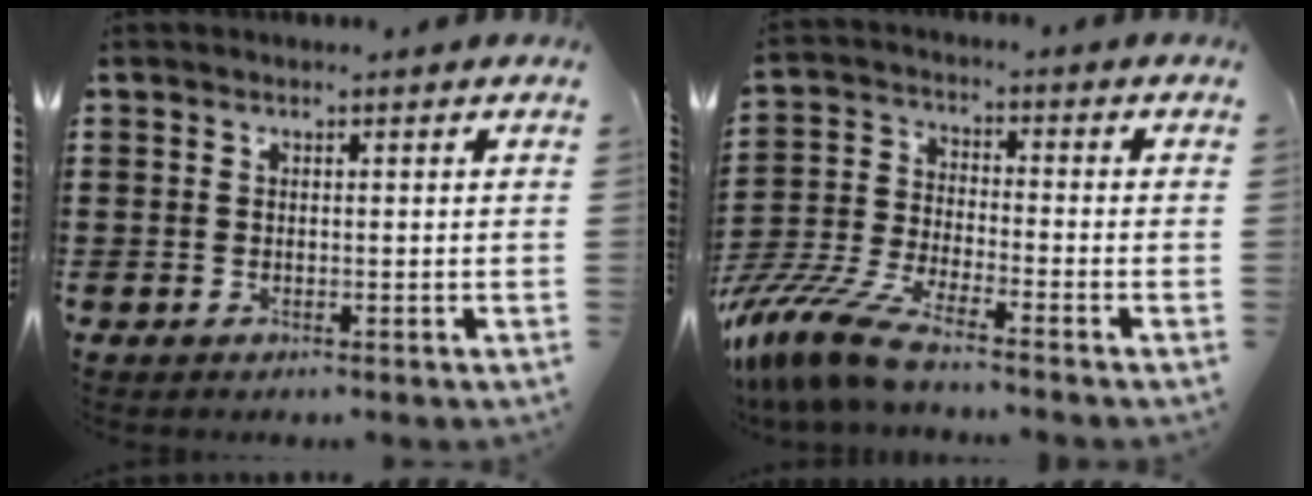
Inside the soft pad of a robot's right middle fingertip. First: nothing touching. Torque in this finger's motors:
{"motor_torque": [1.25, -0.38, 0.84, 0.21]}